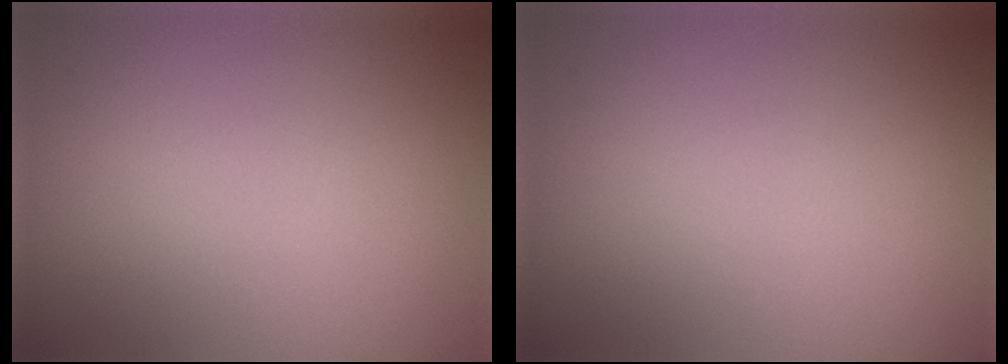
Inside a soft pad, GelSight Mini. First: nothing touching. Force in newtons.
{"total": 0.0}